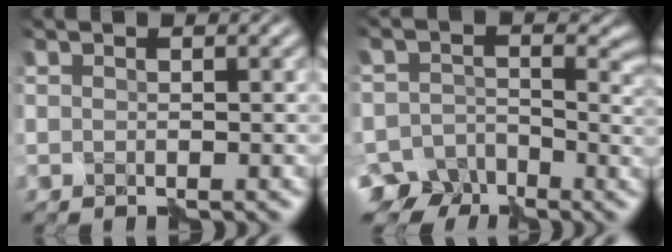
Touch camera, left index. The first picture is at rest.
{"total": 7.7, "force": [-4.8, 5.3, 2.7], "torque": [-0.036, -0.011, -0.085]}